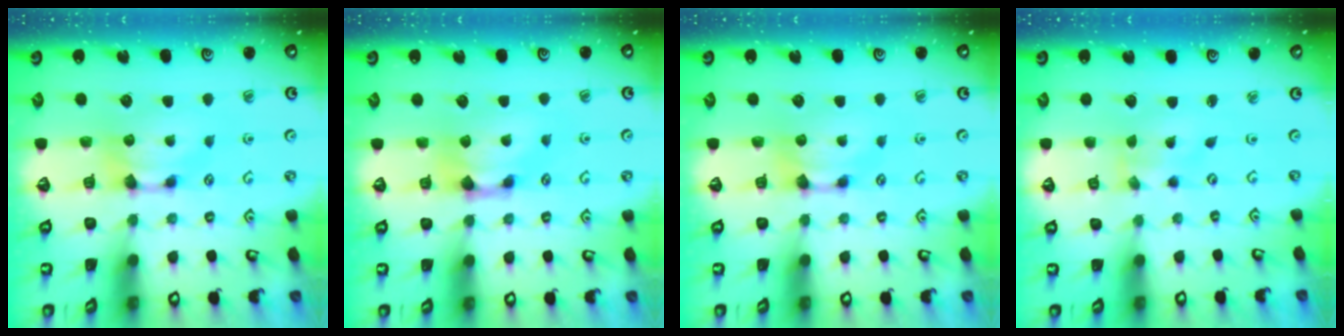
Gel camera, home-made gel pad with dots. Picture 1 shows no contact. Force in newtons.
{"total": 1.3, "press": 0.5, "slide": 1.2}
{"total": 0.0}
{"total": 2.6, "press": 2.4, "slide": 1.0}